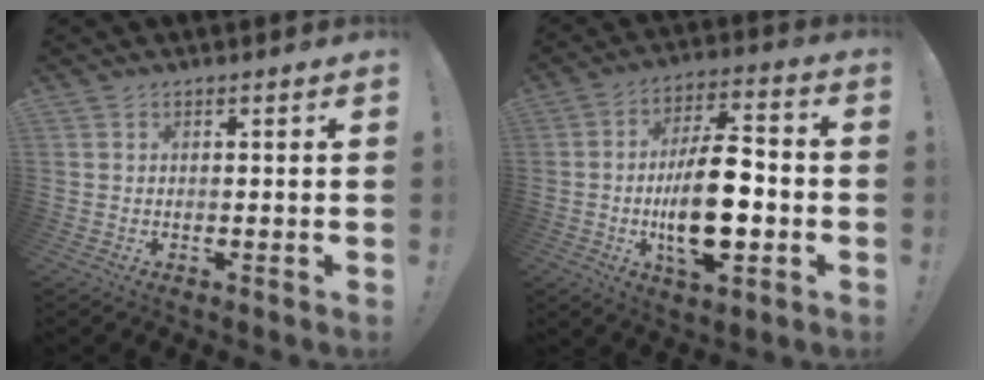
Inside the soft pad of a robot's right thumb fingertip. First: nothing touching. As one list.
[{"total": 18.2, "force": [-3.3, 8.1, 15.9], "torque": [-0.289, 0.008, -0.056]}]